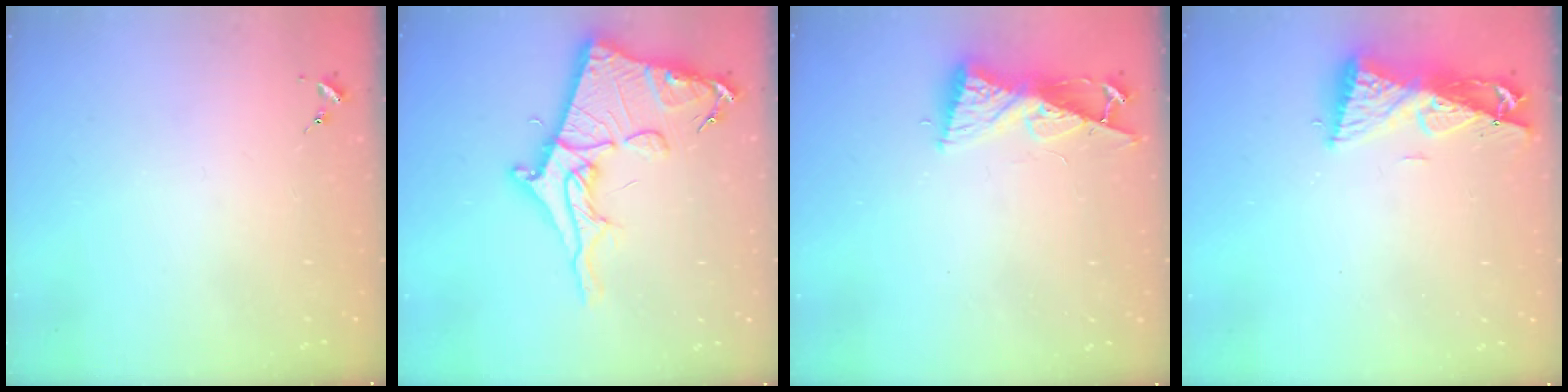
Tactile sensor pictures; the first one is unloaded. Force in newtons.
{"total": 19.2, "press": 19.1, "slide": 1.8}
{"total": 8.6, "press": 8.6, "slide": 0.7}
{"total": 9.2, "press": 9.2, "slide": 1.0}